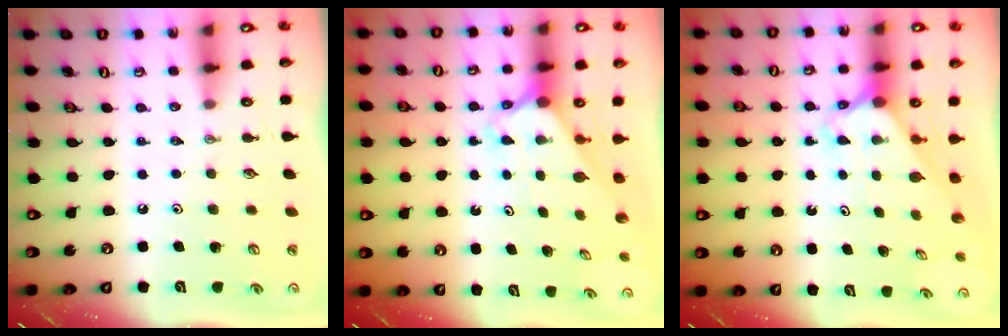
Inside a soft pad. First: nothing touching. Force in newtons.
{"total": 2.3, "press": 2.3, "slide": 0.2}
{"total": 2.3, "press": 2.3, "slide": 0.2}